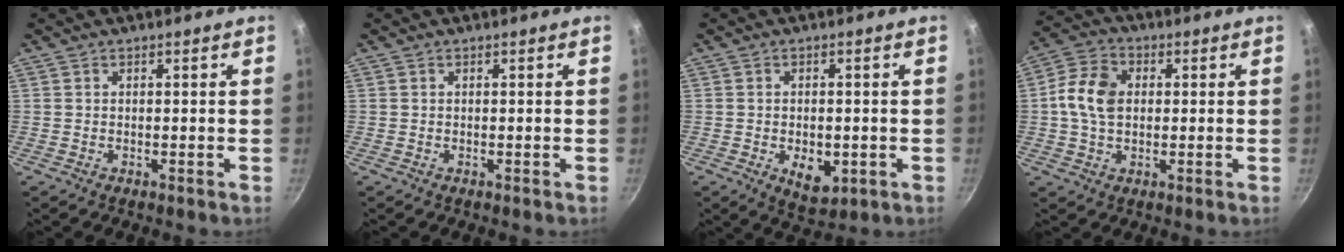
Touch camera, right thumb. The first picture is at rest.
{"total": 0.0}
{"total": 6.6, "force": [-1.7, 3.9, 5.0], "torque": [-0.055, -0.005, -0.014]}
{"total": 9.2, "force": [0.8, 6.6, 6.4], "torque": [-0.111, 0.015, 0.004]}